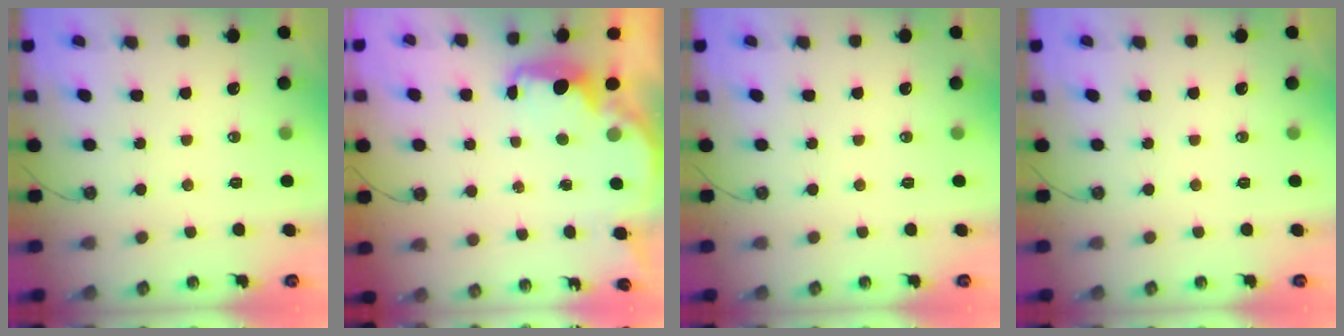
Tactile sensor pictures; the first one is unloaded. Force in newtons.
{"total": 2.6, "press": 2.5, "slide": 0.8}
{"total": 0.0}
{"total": 0.0}